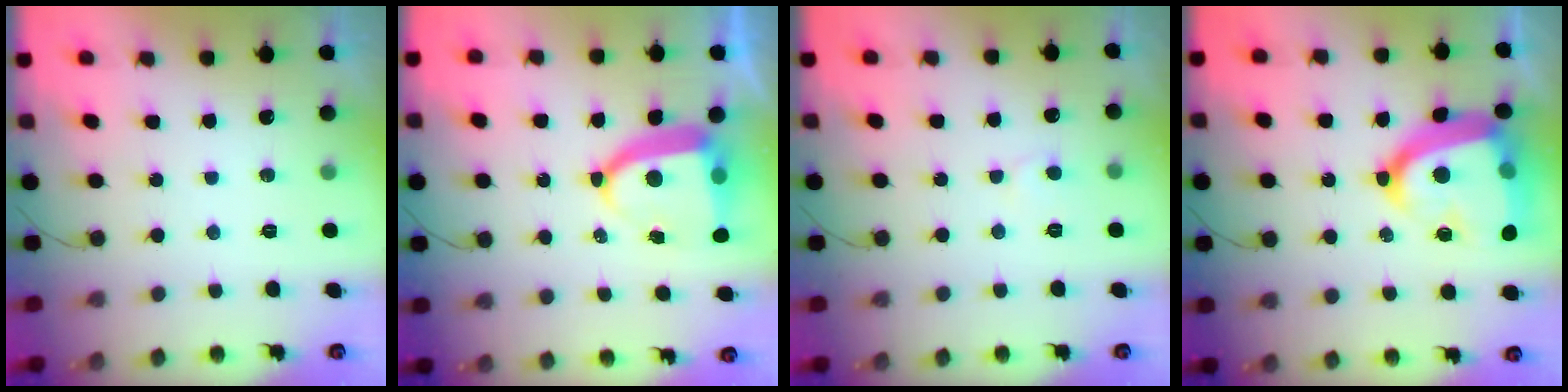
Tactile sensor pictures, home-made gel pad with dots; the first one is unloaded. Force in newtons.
{"total": 9.5, "press": 9.4, "slide": 1.5}
{"total": 4.4, "press": 4.4, "slide": 0.4}
{"total": 22.7, "press": 22.6, "slide": 2.2}